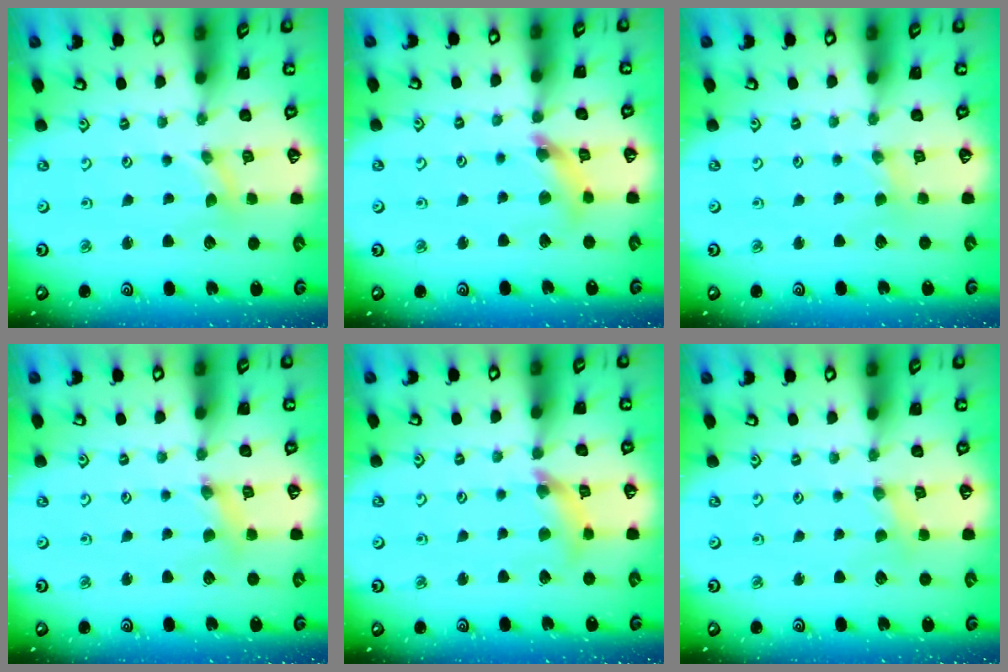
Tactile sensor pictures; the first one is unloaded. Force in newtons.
{"total": 8.0, "press": 7.9, "slide": 0.8}
{"total": 1.1, "press": 1.1, "slide": 0.2}
{"total": 2.7, "press": 2.7, "slide": 0.2}
{"total": 8.7, "press": 8.6, "slide": 1.1}
{"total": 1.7, "press": 1.7, "slide": 0.3}